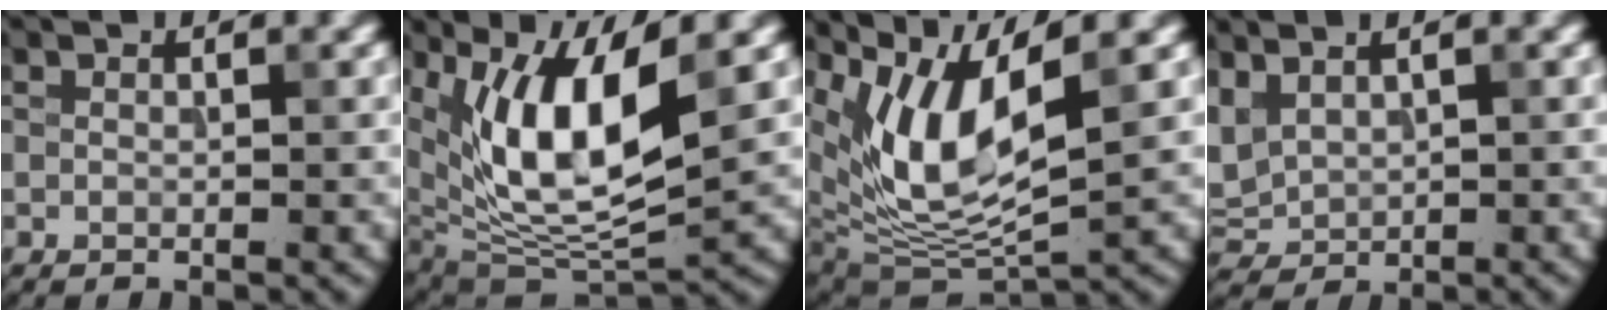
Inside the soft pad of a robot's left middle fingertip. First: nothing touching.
{"total": 10.5, "force": [3.3, 3.8, 9.2], "torque": [-0.169, -0.010, 0.062]}
{"total": 9.0, "force": [3.4, 3.6, 7.6], "torque": [-0.151, -0.013, 0.065]}
{"total": 2.7, "force": [1.2, 1.8, 1.5], "torque": [-0.037, 0.008, 0.031]}